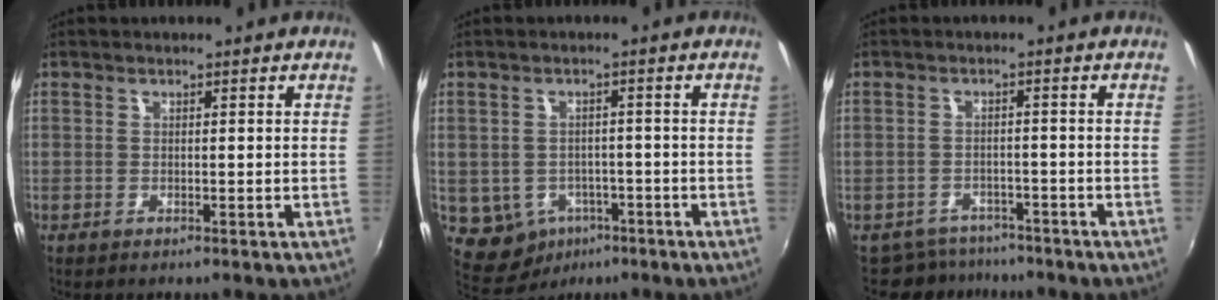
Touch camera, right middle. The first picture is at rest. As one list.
[{"total": 8.1, "force": [-3.5, 6.8, 2.7], "torque": [-0.082, -0.003, -0.033]}, {"total": 5.9, "force": [-5.2, 2.7, 0.4], "torque": [-0.019, 0.003, -0.078]}]